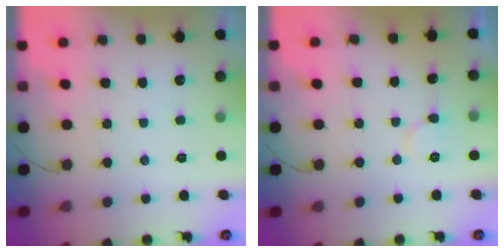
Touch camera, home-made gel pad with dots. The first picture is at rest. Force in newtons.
{"total": 7.1, "press": 7.1, "slide": 0.6}